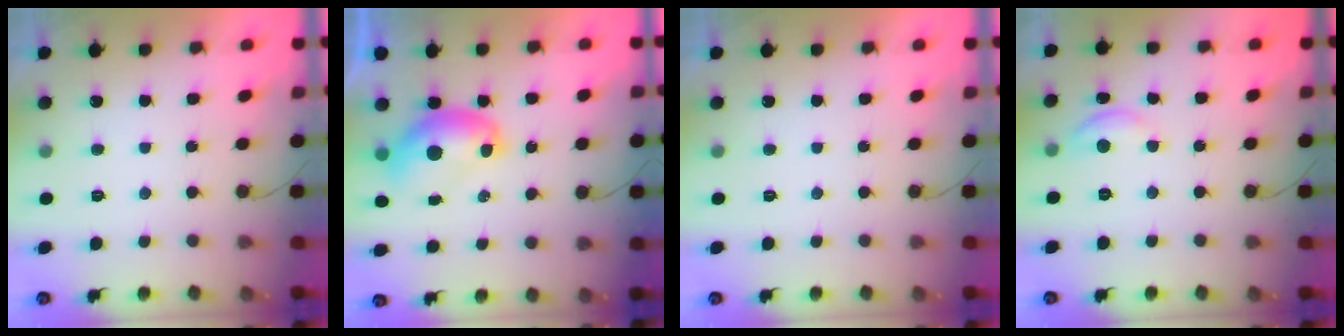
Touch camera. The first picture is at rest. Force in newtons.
{"total": 8.0, "press": 7.9, "slide": 1.1}
{"total": 0.0}
{"total": 4.9, "press": 4.8, "slide": 0.4}